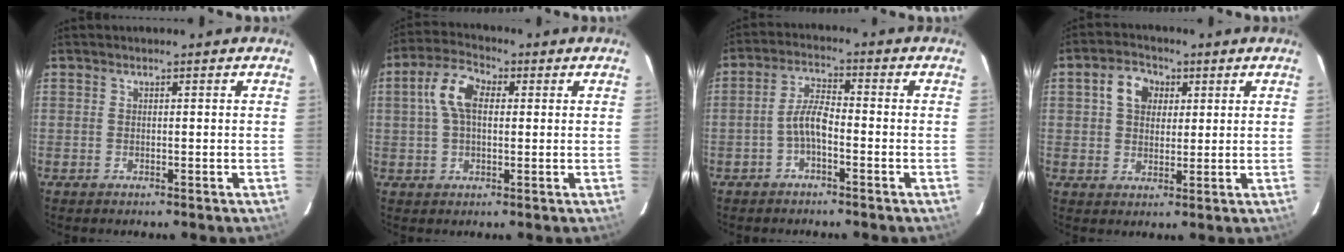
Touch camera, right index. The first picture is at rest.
{"total": 7.7, "force": [1.4, 4.3, 6.2], "torque": [-0.126, 0.023, 0.025]}
{"total": 4.4, "force": [-2.1, 1.3, 3.7], "torque": [-0.078, 0.014, -0.042]}
{"total": 6.2, "force": [2.1, 4.7, 3.5], "torque": [-0.063, 0.025, 0.037]}